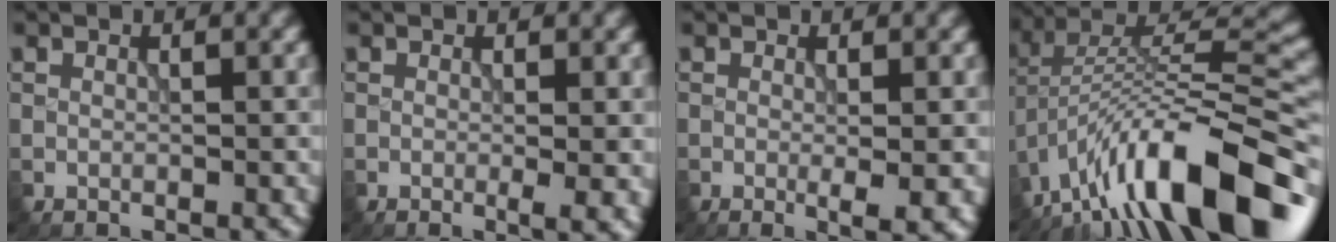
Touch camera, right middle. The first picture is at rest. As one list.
[{"total": 2.1, "force": [-0.2, 0.4, 2.0], "torque": [-0.029, -0.008, -0.002]}, {"total": 2.4, "force": [-0.4, 0.4, 2.4], "torque": [-0.035, -0.008, -0.004]}, {"total": 14.3, "force": [-8.6, 3.8, 10.8], "torque": [-0.181, 0.035, -0.146]}]